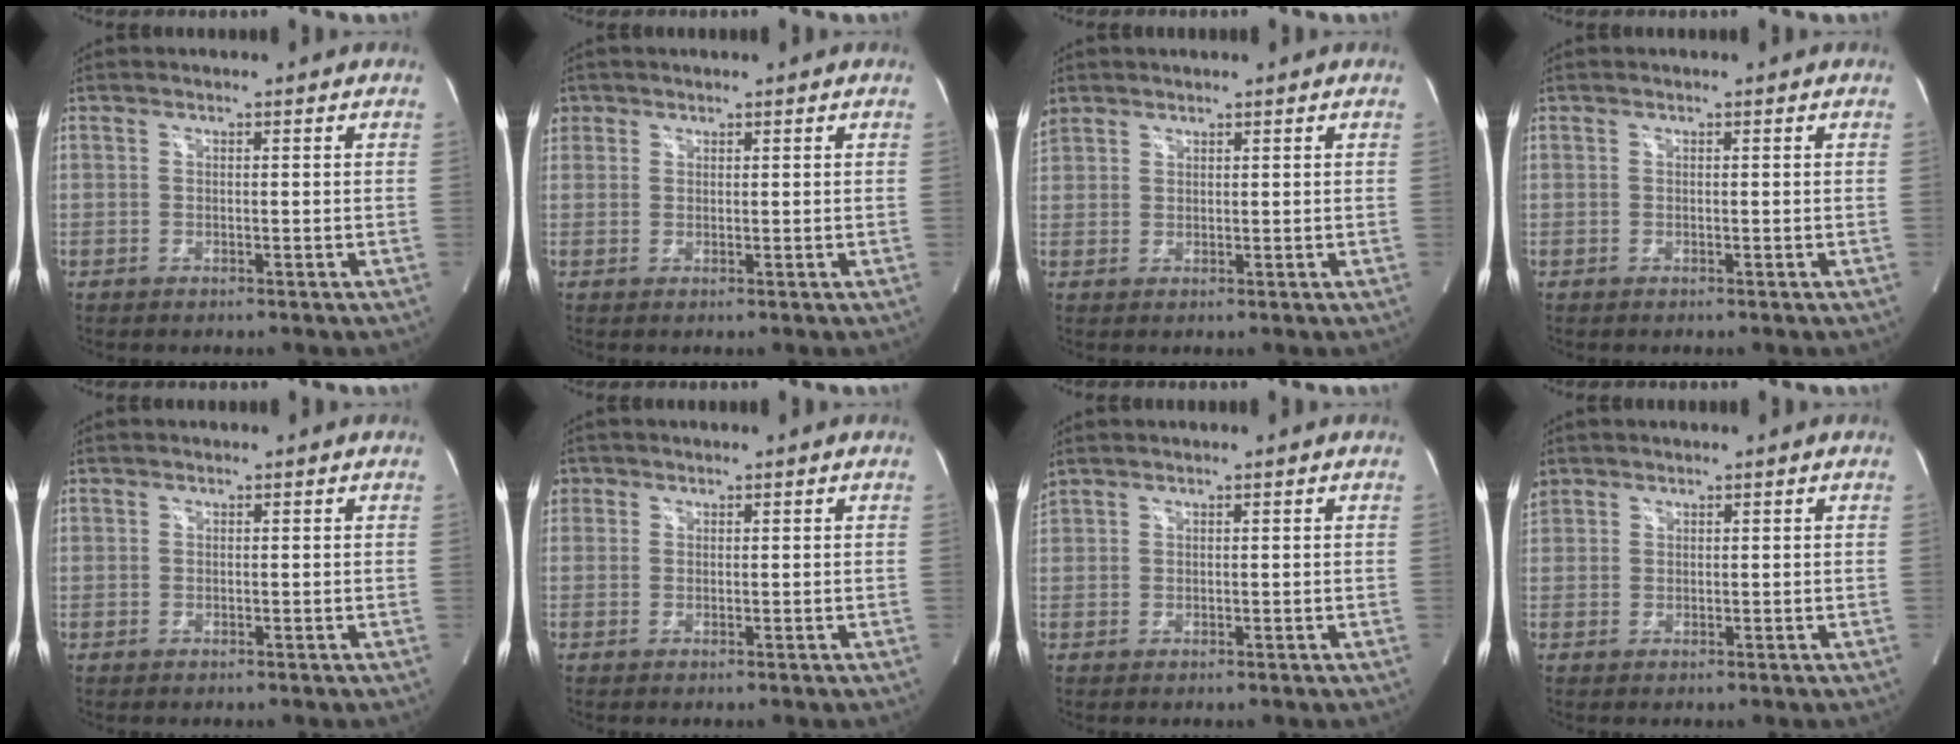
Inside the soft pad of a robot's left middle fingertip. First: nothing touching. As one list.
[{"total": 2.9, "force": [1.4, 2.5, 0.4], "torque": [-0.005, 0.013, 0.028]}, {"total": 4.4, "force": [3.1, 3.0, 0.9], "torque": [-0.042, 0.022, 0.069]}, {"total": 0.0}, {"total": 0.6, "force": [0.4, 0.4, 0.0], "torque": [-0.001, 0.003, 0.007]}, {"total": 2.7, "force": [1.3, 2.3, 0.3], "torque": [-0.001, 0.012, 0.024]}, {"total": 2.5, "force": [2.3, 0.4, 0.9], "torque": [-0.034, 0.029, 0.051]}, {"total": 3.8, "force": [2.6, 2.6, 0.6], "torque": [-0.027, 0.019, 0.058]}]